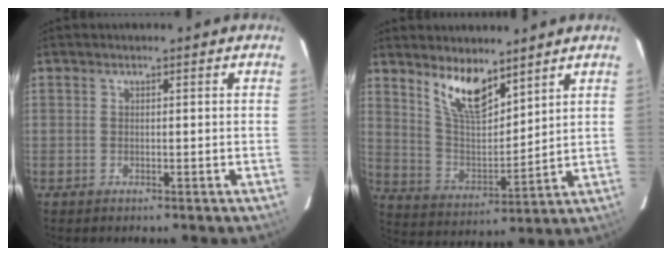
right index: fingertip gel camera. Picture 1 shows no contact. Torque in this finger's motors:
{"motor_torque": [0.80, 0.69, 0.46, 0.12]}